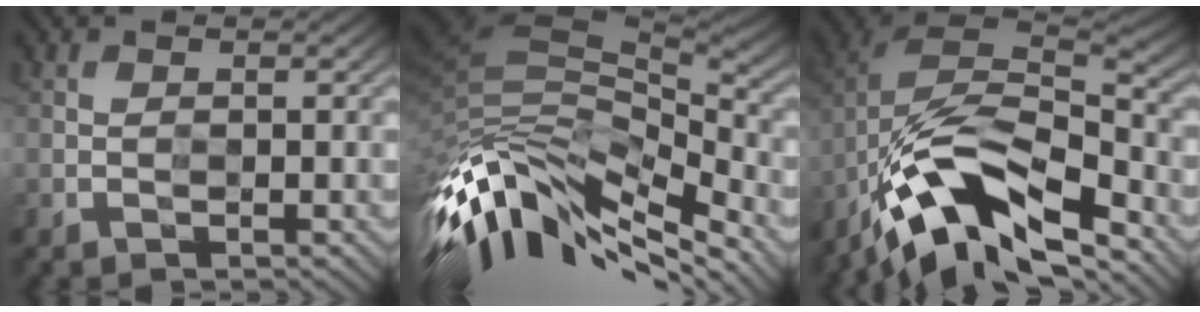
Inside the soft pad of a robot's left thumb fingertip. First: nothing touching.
{"total": 13.3, "force": [-7.4, 5.6, 9.6], "torque": [-0.219, -0.012, -0.136]}
{"total": 13.1, "force": [-9.2, 4.3, 8.3], "torque": [-0.160, 0.017, -0.173]}